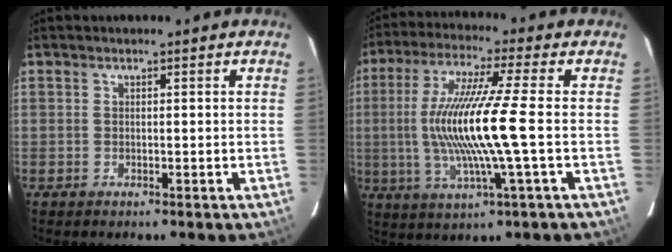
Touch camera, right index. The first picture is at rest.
{"total": 15.1, "force": [-1.3, -0.4, 15.0], "torque": [-0.286, -0.010, -0.020]}